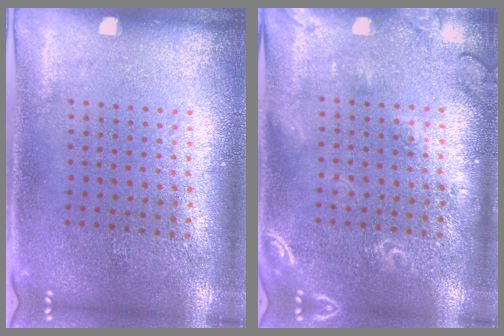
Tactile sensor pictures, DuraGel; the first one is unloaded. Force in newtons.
{"total": 2.8, "press": 2.7, "slide": 0.4}